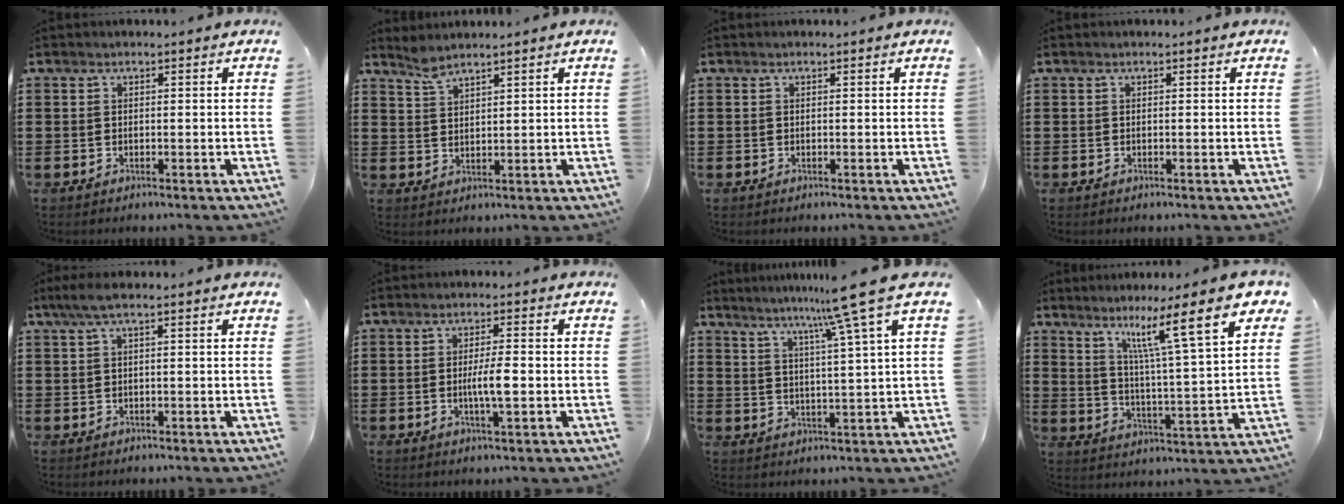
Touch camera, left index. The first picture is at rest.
{"total": 2.7, "force": [2.4, 0.5, 1.2], "torque": [-0.029, 0.001, 0.045]}
{"total": 0.0}
{"total": 0.0}
{"total": 2.4, "force": [0.6, 0.3, 2.3], "torque": [-0.051, -0.003, 0.008]}
{"total": 4.3, "force": [-0.6, 0.8, 4.2], "torque": [-0.079, -0.001, -0.014]}
{"total": 8.7, "force": [6.1, -2.1, 5.9], "torque": [-0.115, -0.030, 0.092]}
{"total": 13.0, "force": [8.5, 1.0, 9.9], "torque": [-0.180, -0.043, 0.126]}